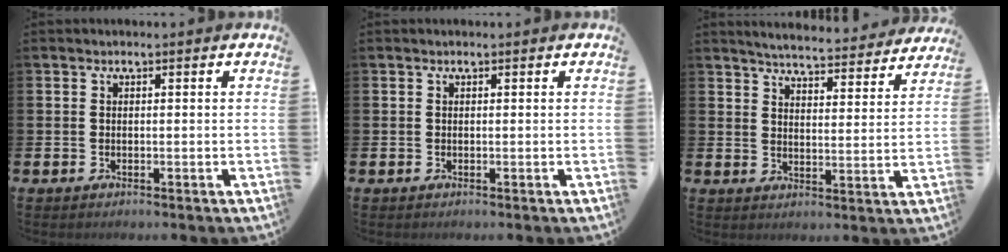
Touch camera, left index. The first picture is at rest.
{"total": 0.0}
{"total": 5.4, "force": [5.4, 0.3, 0.9], "torque": [-0.021, -0.045, 0.089]}